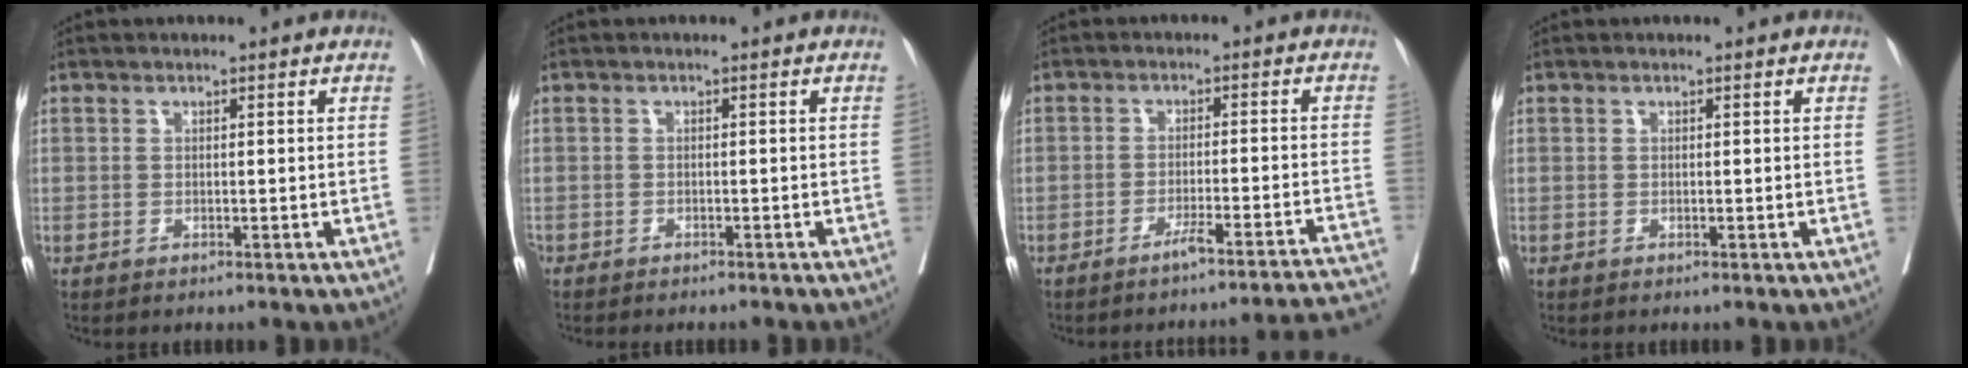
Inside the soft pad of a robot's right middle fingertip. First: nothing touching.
{"total": 2.7, "force": [-2.4, 0.8, 0.9], "torque": [-0.017, -0.005, -0.032]}
{"total": 13.3, "force": [-12.5, -1.7, 4.2], "torque": [-0.015, 0.003, -0.153]}
{"total": 0.0}